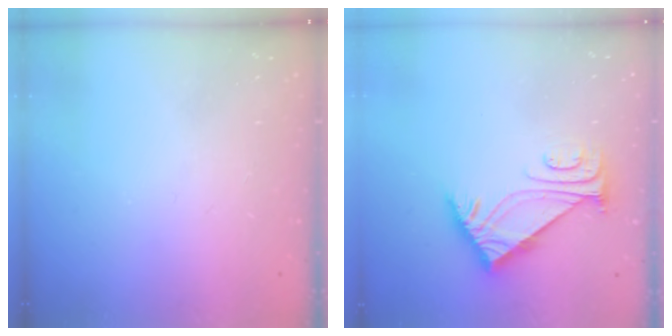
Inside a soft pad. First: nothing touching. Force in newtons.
{"total": 7.6, "press": 7.6, "slide": 0.7}